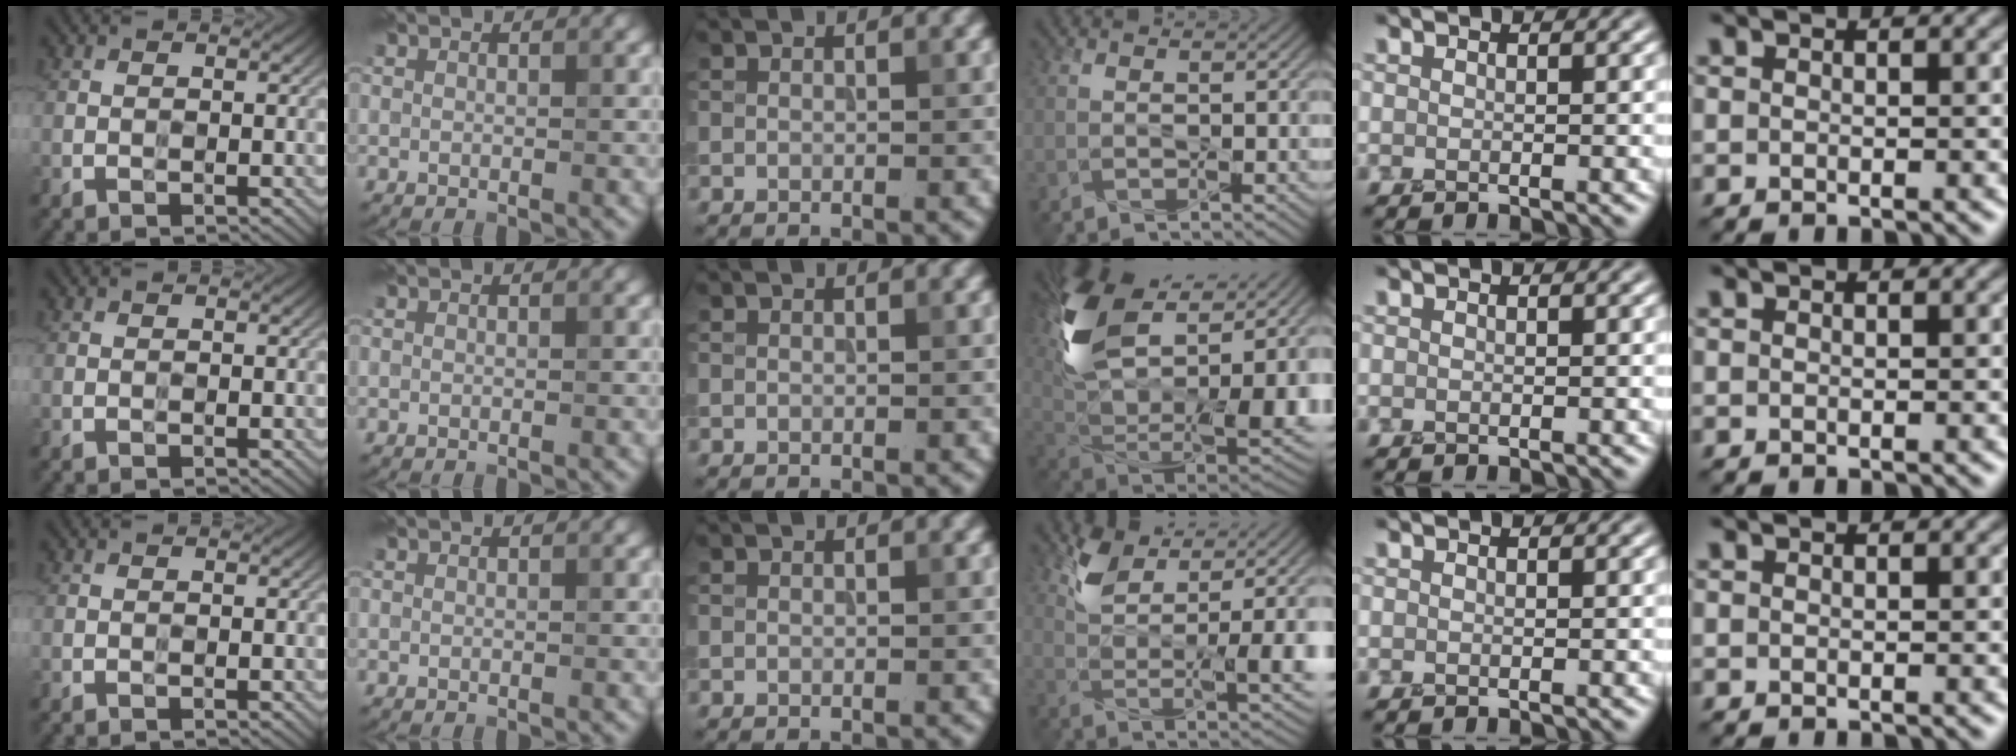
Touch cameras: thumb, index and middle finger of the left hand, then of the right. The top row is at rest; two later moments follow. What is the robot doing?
{"motion": "squeeze", "object": "paper clamp"}